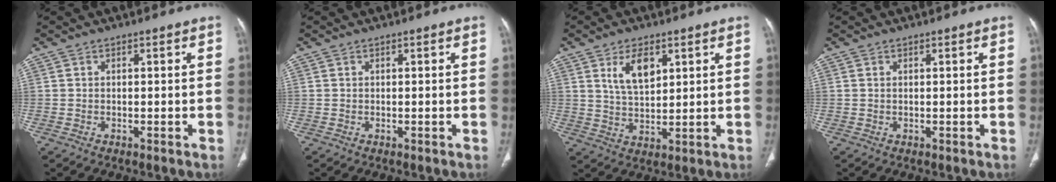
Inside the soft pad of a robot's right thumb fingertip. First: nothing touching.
{"total": 0.0}
{"total": 7.2, "force": [3.3, 3.6, 5.3], "torque": [-0.087, -0.019, 0.068]}
{"total": 0.0}